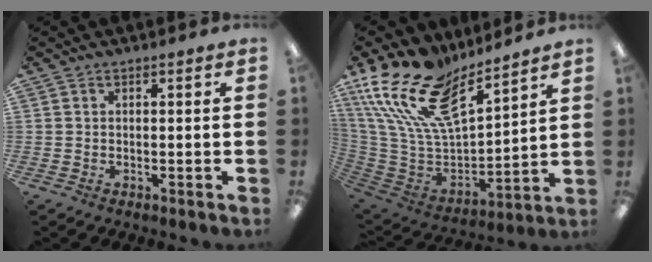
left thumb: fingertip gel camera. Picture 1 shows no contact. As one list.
[{"total": 22.1, "force": [13.9, 10.8, 13.2], "torque": [-0.251, -0.092, 0.252]}]